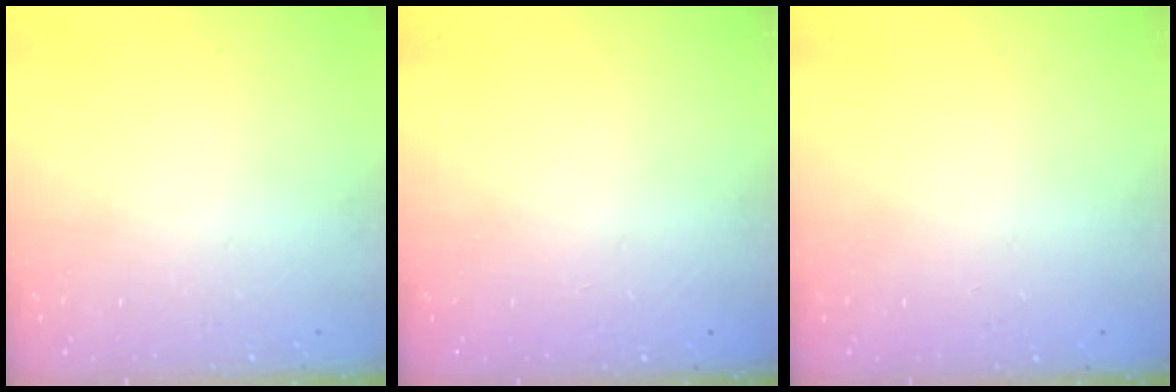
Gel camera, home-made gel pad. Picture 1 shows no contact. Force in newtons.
{"total": 0.0}
{"total": 0.0}